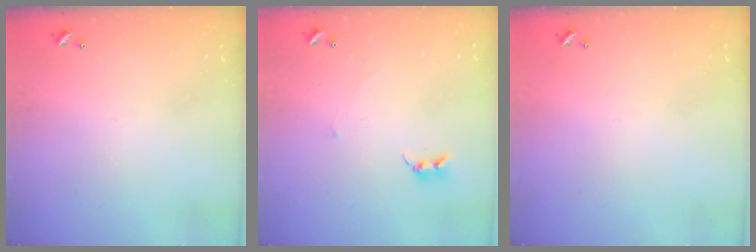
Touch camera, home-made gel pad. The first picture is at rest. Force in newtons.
{"total": 2.4, "press": 2.4, "slide": 0.4}
{"total": 0.0}